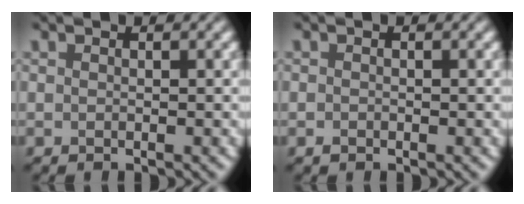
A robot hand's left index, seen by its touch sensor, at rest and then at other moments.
{"total": 0.6, "force": [-0.3, 0.4, 0.3], "torque": [-0.005, 0.000, -0.008]}